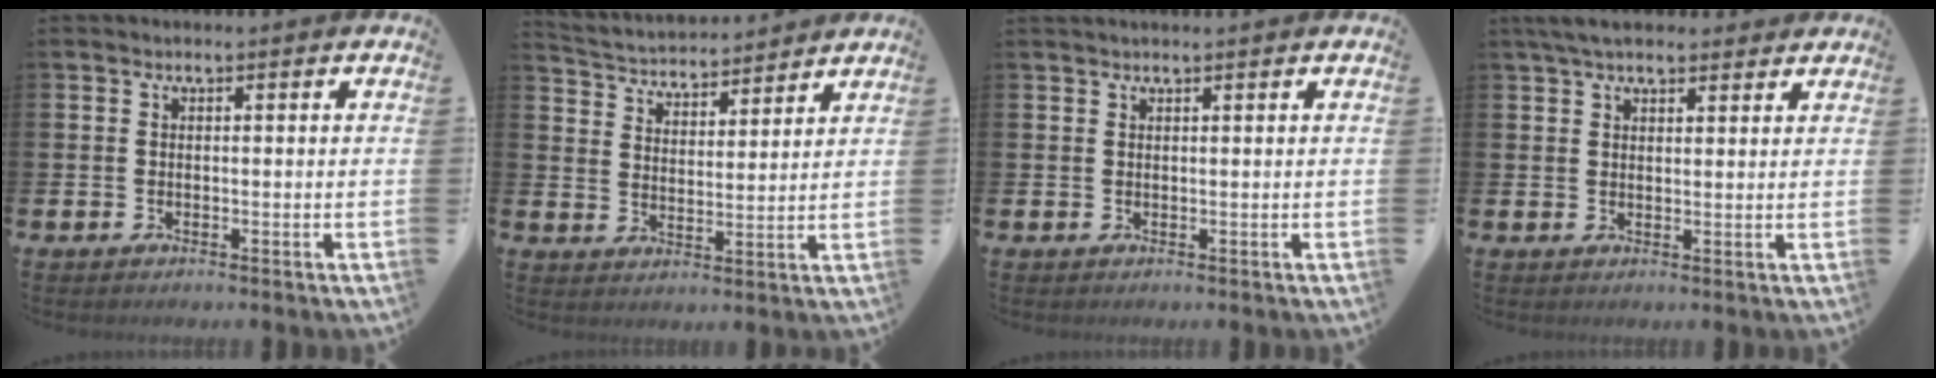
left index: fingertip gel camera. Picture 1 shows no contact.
{"total": 4.1, "force": [4.0, 0.8, -0.1], "torque": [-0.024, -0.035, 0.066]}
{"total": 0.7, "force": [0.6, -0.1, 0.2], "torque": [-0.003, -0.001, 0.012]}
{"total": 4.6, "force": [4.0, 1.5, 1.6], "torque": [-0.040, -0.007, 0.076]}